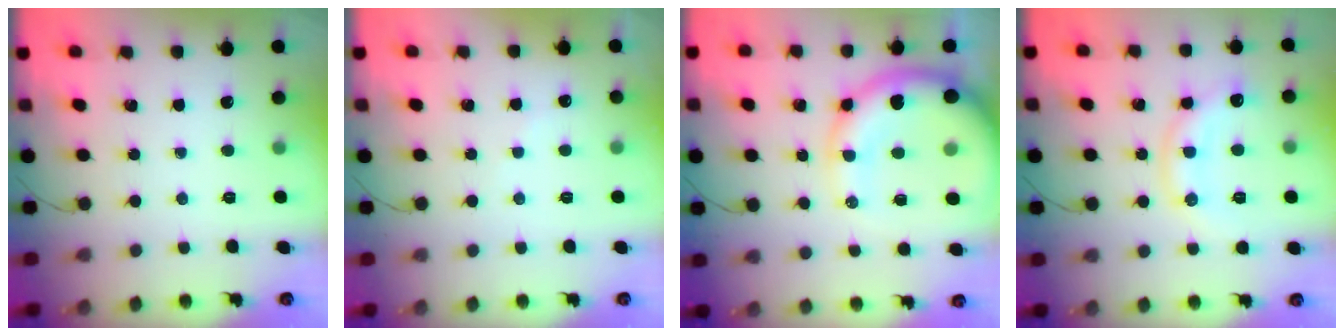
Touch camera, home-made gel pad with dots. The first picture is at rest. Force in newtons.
{"total": 5.2, "press": 5.1, "slide": 0.9}
{"total": 16.3, "press": 16.0, "slide": 3.1}
{"total": 11.0, "press": 11.0, "slide": 0.6}